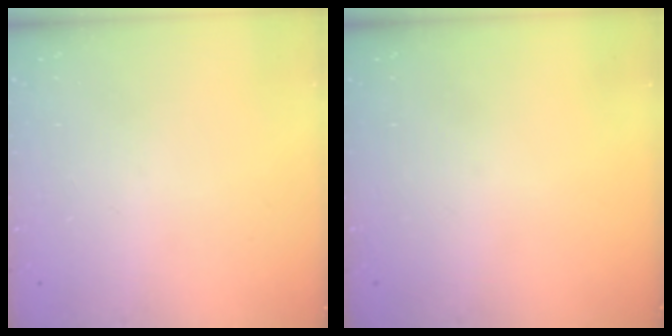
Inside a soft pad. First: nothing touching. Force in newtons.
{"total": 0.0}